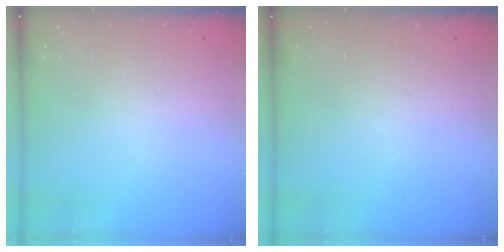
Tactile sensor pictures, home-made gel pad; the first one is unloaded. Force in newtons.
{"total": 0.0}